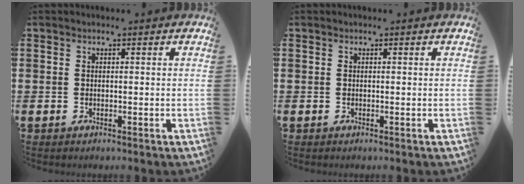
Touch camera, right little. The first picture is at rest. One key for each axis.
{"total": 0.0}